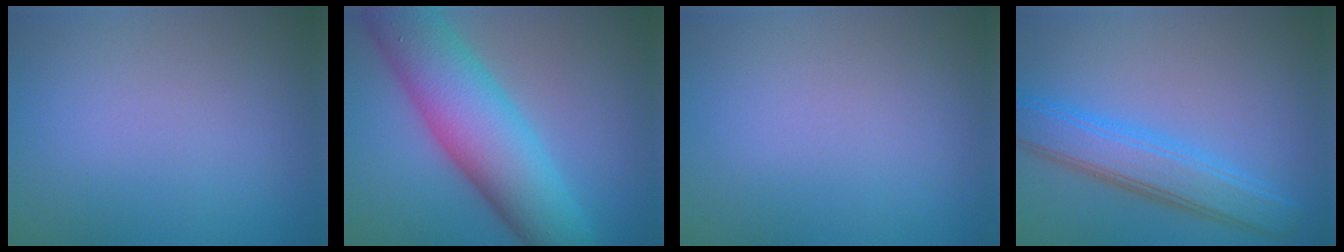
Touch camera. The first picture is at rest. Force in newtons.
{"total": 10.7, "press": 10.7, "slide": 0.2}
{"total": 0.0}
{"total": 5.3, "press": 5.3, "slide": 0.1}